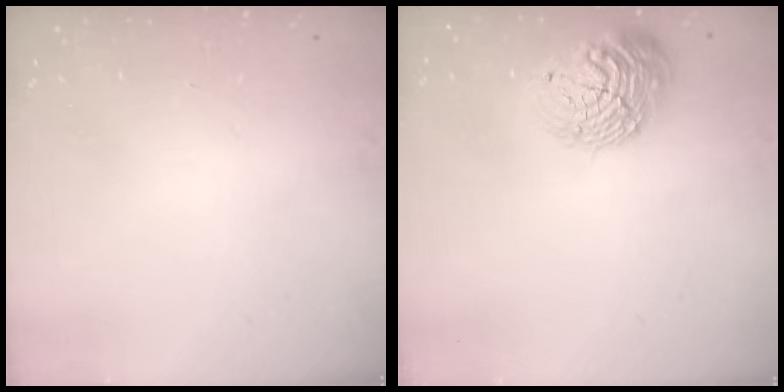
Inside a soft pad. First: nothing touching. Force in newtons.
{"total": 13.0, "press": 13.0, "slide": 1.1}